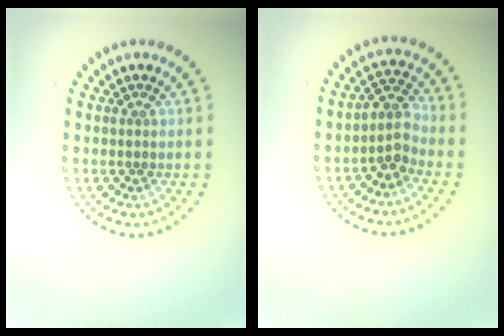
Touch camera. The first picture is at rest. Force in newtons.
{"total": 2.5, "press": 2.0, "slide": 1.6}